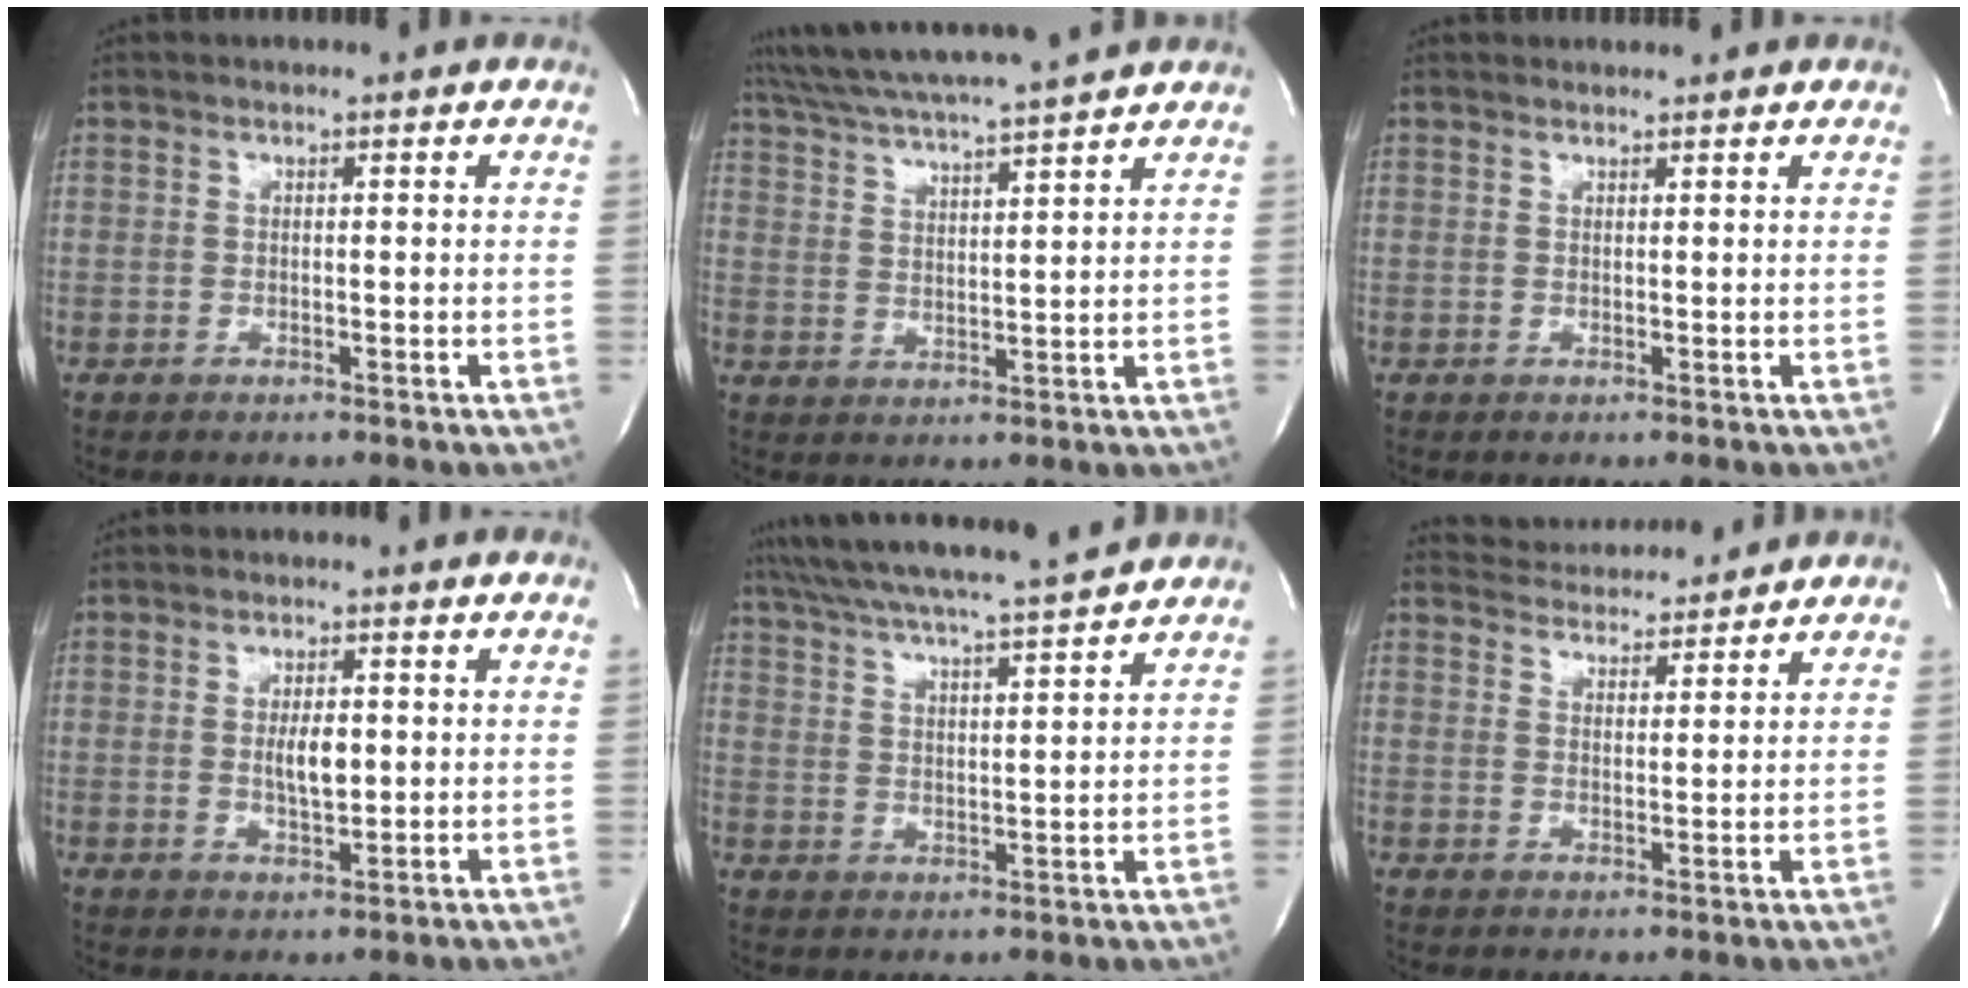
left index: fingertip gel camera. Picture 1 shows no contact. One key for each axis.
{"total": 13.8, "fx": 12.4, "fy": -0.8, "fz": 6.1, "tx": -0.120, "ty": 0.020, "tz": 0.196}
{"total": 1.4, "fx": 1.4, "fy": 0.1, "fz": 0.0, "tx": -0.009, "ty": 0.010, "tz": 0.025}
{"total": 4.0, "fx": 0.3, "fy": 1.3, "fz": 3.8, "tx": -0.068, "ty": -0.004, "tz": 0.008}
{"total": 17.1, "fx": 15.4, "fy": 0.0, "fz": 7.3, "tx": -0.142, "ty": 0.013, "tz": 0.235}
{"total": 8.4, "fx": 8.2, "fy": 1.2, "fz": 1.1, "tx": -0.023, "ty": 0.013, "tz": 0.122}